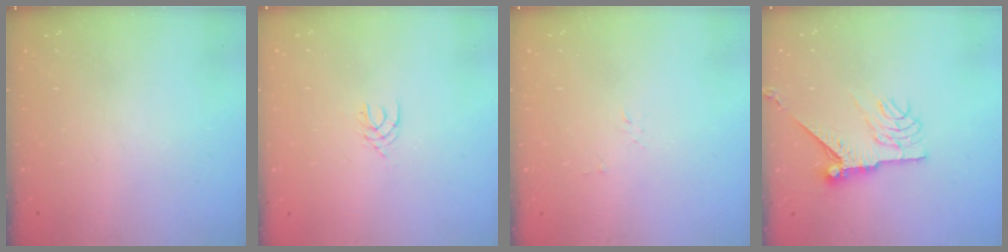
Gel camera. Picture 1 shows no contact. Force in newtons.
{"total": 2.9, "press": 2.9, "slide": 0.4}
{"total": 2.7, "press": 2.7, "slide": 0.3}
{"total": 10.2, "press": 10.2, "slide": 0.5}